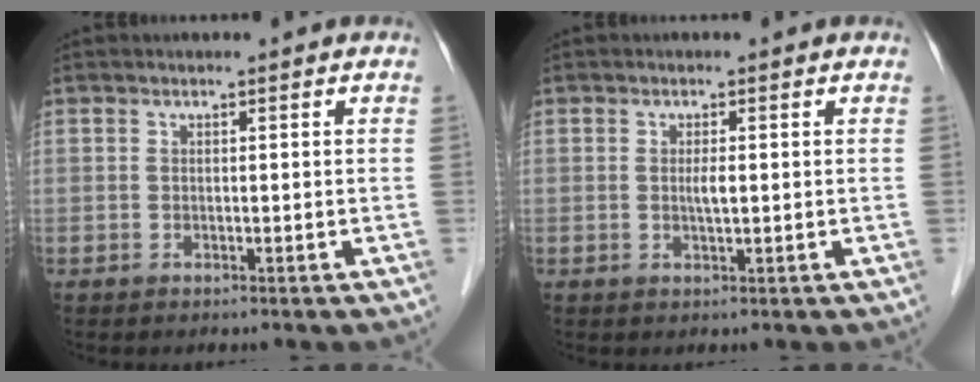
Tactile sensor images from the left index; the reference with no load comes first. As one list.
[{"total": 1.6, "force": [0.1, 0.2, 1.5], "torque": [-0.030, 0.000, 0.001]}]